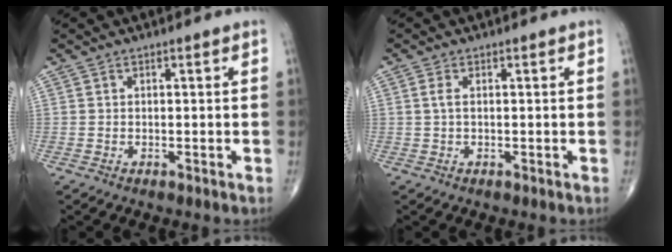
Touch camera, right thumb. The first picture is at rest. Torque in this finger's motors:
{"motor_torque": [-0.33, -0.21, -0.14, 0.11, -0.05]}